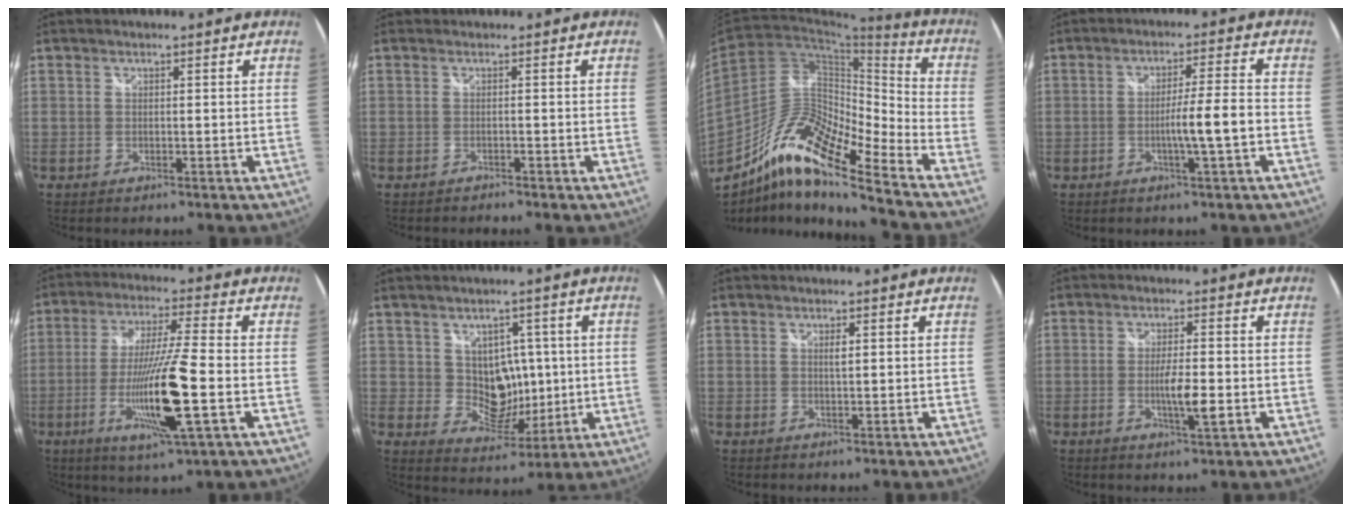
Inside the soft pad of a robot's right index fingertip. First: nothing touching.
{"total": 1.0, "force": [-0.7, 0.6, 0.1], "torque": [-0.010, -0.003, -0.015]}
{"total": 15.0, "force": [-10.9, 1.9, 10.1], "torque": [-0.174, 0.010, -0.216]}
{"total": 6.0, "force": [-2.0, -0.7, 5.6], "torque": [-0.095, -0.005, -0.029]}
{"total": 14.7, "force": [-4.3, 0.1, 14.1], "torque": [-0.272, -0.025, -0.076]}
{"total": 7.6, "force": [1.1, 6.7, 3.4], "torque": [-0.055, 0.000, 0.033]}
{"total": 0.9, "force": [0.3, 0.2, 0.9], "torque": [-0.014, 0.001, 0.006]}
{"total": 4.8, "force": [-1.1, 0.5, 4.7], "torque": [-0.082, -0.010, -0.018]}